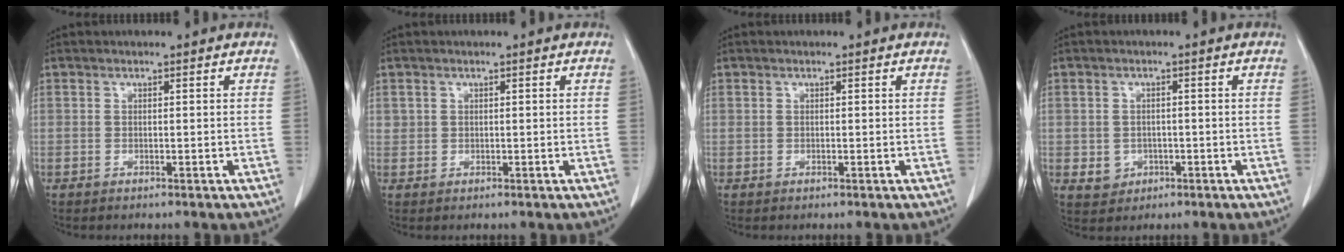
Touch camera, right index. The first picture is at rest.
{"total": 1.2, "force": [0.6, 1.0, 0.1], "torque": [0.012, 0.007, 0.008]}
{"total": 0.0}
{"total": 3.4, "force": [-0.6, 3.2, 1.1], "torque": [-0.014, 0.001, 0.006]}